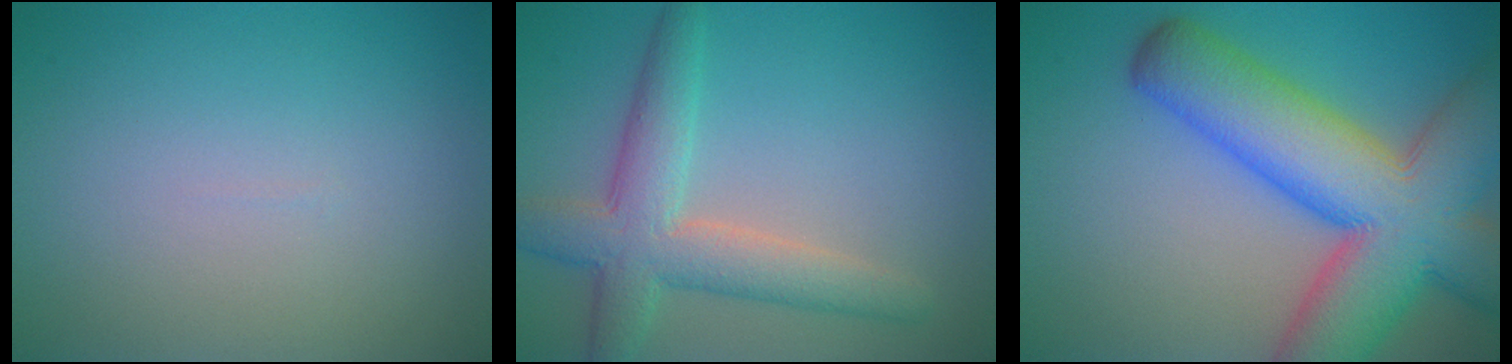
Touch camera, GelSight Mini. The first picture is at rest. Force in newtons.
{"total": 5.6, "press": 5.6, "slide": 0.4}
{"total": 14.1, "press": 14.1, "slide": 0.7}